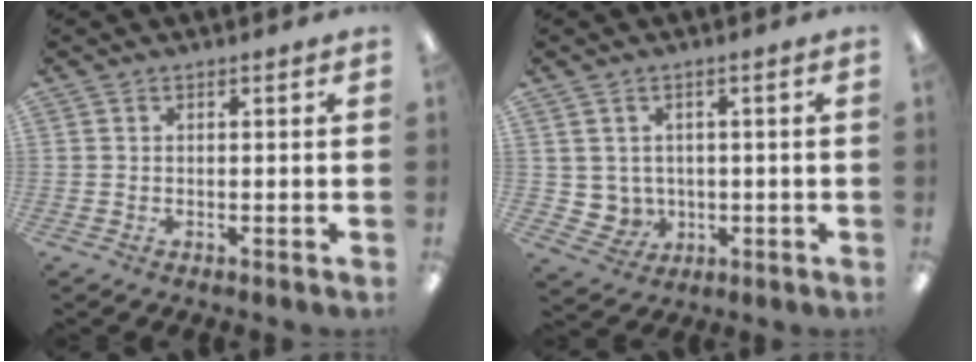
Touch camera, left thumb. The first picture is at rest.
{"total": 4.3, "force": [1.4, 4.1, 0.4], "torque": [-0.015, -0.005, 0.030]}